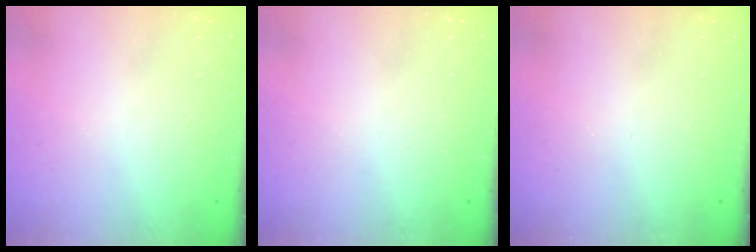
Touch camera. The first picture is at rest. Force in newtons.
{"total": 0.0}
{"total": 0.0}